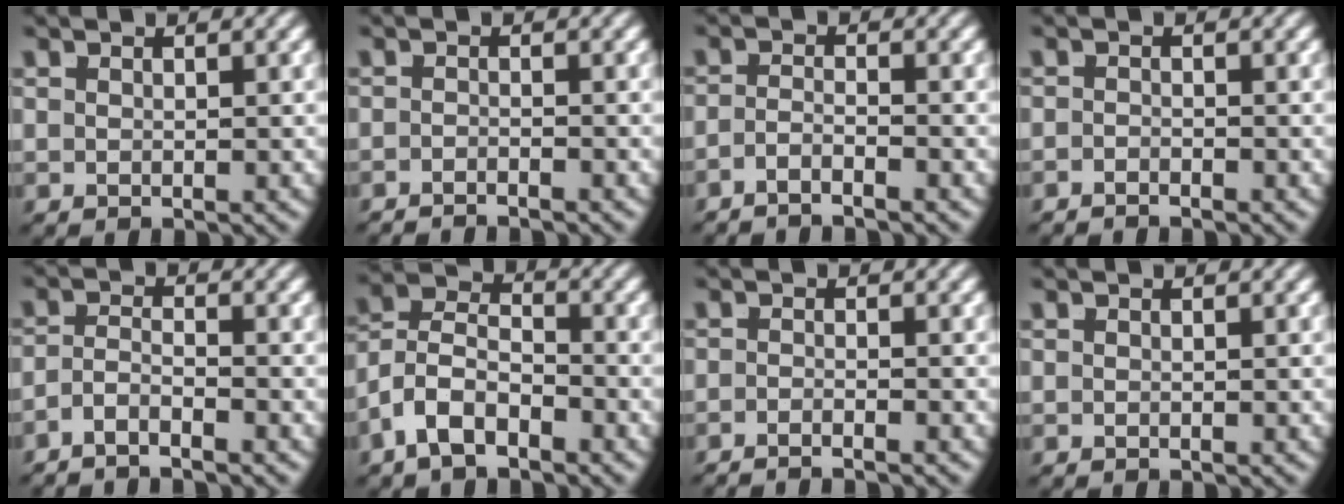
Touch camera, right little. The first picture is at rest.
{"total": 2.4, "force": [-2.3, -0.3, -0.2], "torque": [0.008, -0.011, -0.037]}
{"total": 2.7, "force": [-2.5, 0.0, 0.9], "torque": [-0.016, -0.014, -0.039]}
{"total": 1.7, "force": [-1.6, -0.3, -0.3], "torque": [0.011, -0.010, -0.025]}
{"total": 3.2, "force": [-2.7, 1.2, 1.3], "torque": [-0.029, -0.020, -0.043]}
{"total": 8.2, "force": [-1.7, 6.9, 4.0], "torque": [-0.098, -0.020, -0.038]}
{"total": 2.5, "force": [-2.4, -0.3, 0.5], "torque": [-0.002, -0.006, -0.039]}
{"total": 0.0}